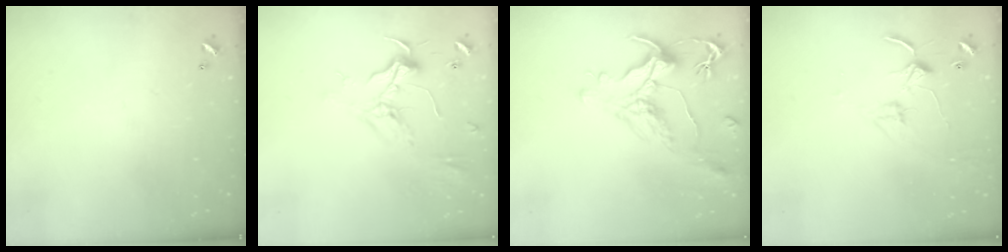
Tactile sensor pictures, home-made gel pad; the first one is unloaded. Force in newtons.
{"total": 2.4, "press": 2.3, "slide": 0.7}
{"total": 1.5, "press": 0.7, "slide": 1.3}
{"total": 2.8, "press": 2.8, "slide": 0.4}